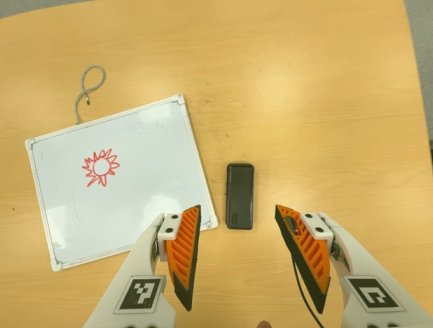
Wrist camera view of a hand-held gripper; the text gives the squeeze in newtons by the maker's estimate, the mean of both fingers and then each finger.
{"total": 0.0}